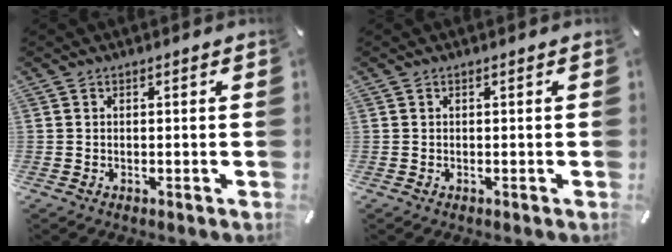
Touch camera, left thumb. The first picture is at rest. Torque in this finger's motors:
{"motor_torque": [0.00, 0.00, 0.00, 0.00, 0.00]}